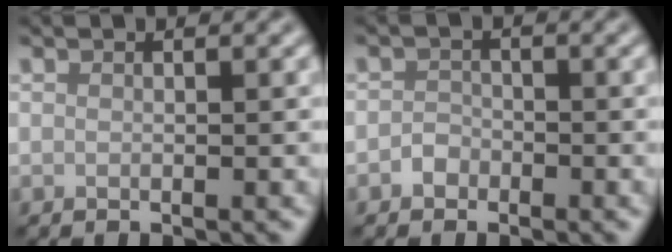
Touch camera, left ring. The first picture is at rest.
{"total": 1.2, "force": [-0.7, 0.9, 0.2], "torque": [0.004, 0.004, -0.014]}